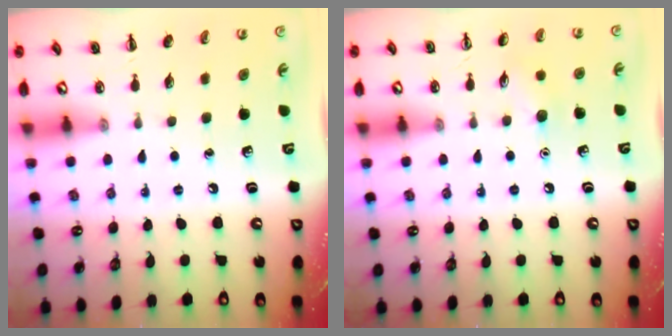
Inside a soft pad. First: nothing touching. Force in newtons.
{"total": 6.3, "press": 6.1, "slide": 1.6}